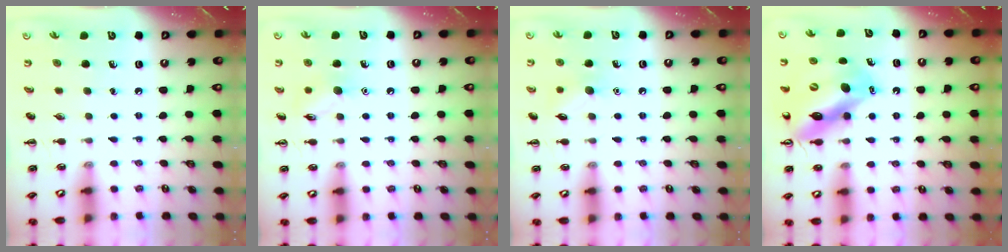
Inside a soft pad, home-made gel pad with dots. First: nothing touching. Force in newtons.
{"total": 7.2, "press": 7.2, "slide": 0.5}
{"total": 8.3, "press": 8.1, "slide": 1.8}
{"total": 12.8, "press": 12.2, "slide": 3.9}